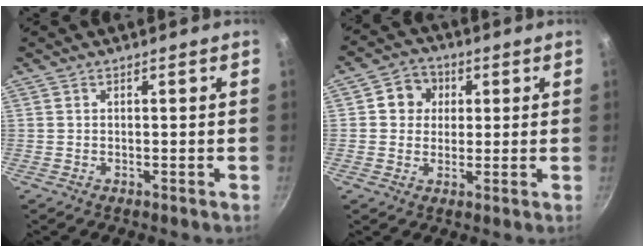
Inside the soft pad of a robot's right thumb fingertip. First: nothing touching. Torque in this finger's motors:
{"motor_torque": [0.56, 0.48, 0.46, 0.19, -0.01]}